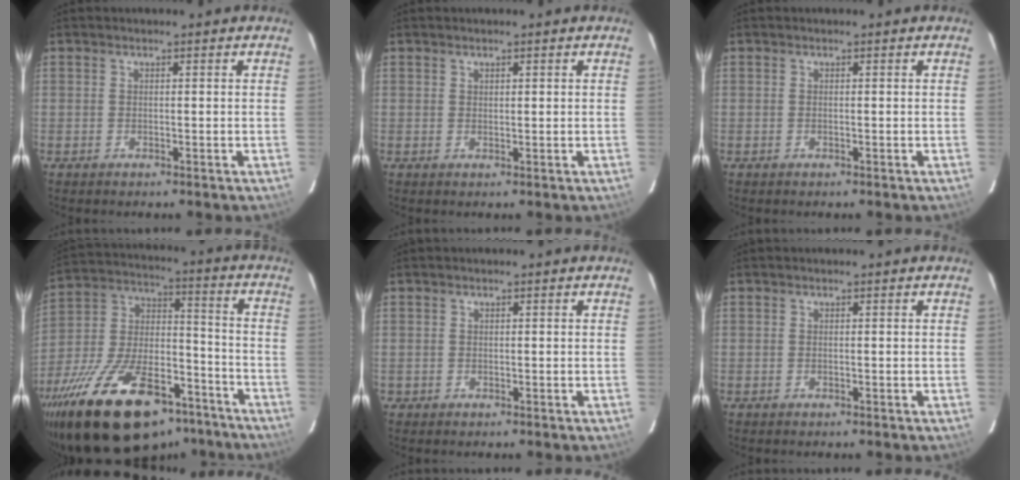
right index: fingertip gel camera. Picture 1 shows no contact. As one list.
[{"total": 0.7, "force": [0.6, 0.3, 0.3], "torque": [-0.004, 0.002, 0.010]}, {"total": 0.0}, {"total": 29.6, "force": [-20.0, 13.0, 17.5], "torque": [-0.331, 0.000, -0.306]}, {"total": 1.2, "force": [-0.2, 1.2, 0.0], "torque": [0.001, 0.003, 0.000]}, {"total": 0.0}]